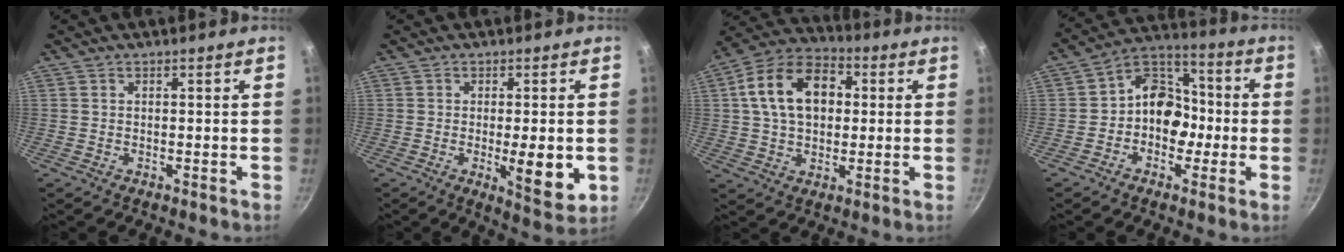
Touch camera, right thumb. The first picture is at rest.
{"total": 8.9, "force": [-1.4, 2.8, 8.3], "torque": [-0.107, -0.013, -0.013]}
{"total": 15.4, "force": [2.7, 10.7, 10.8], "torque": [-0.157, 0.025, 0.031]}
{"total": 11.1, "force": [-1.7, 8.9, 6.4], "torque": [-0.044, 0.044, -0.047]}